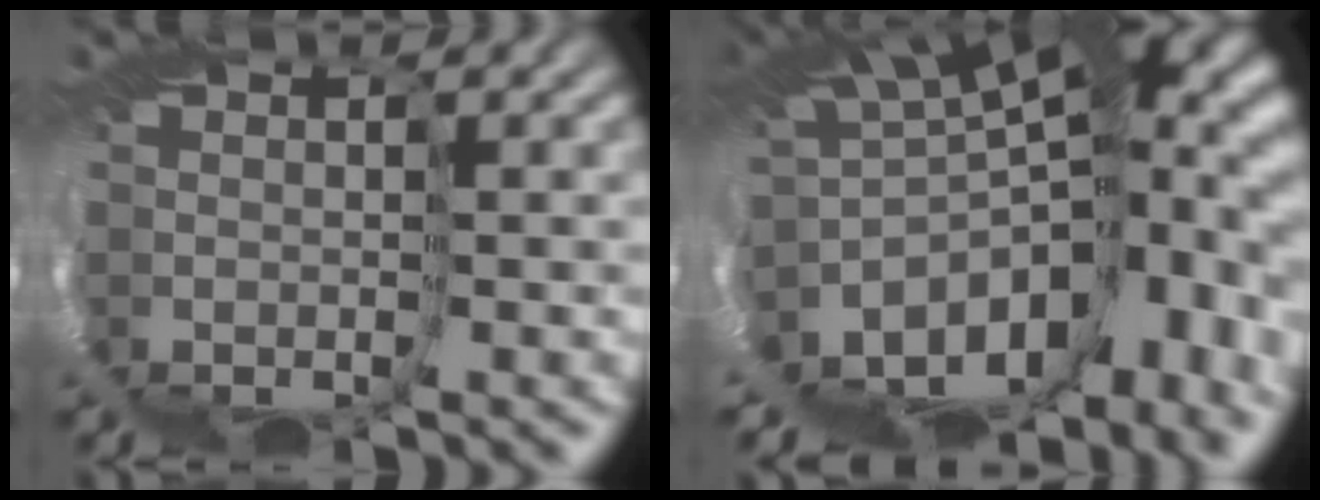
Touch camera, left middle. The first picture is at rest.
{"total": 9.1, "force": [-4.8, 3.7, 6.7], "torque": [-0.093, 0.011, -0.049]}